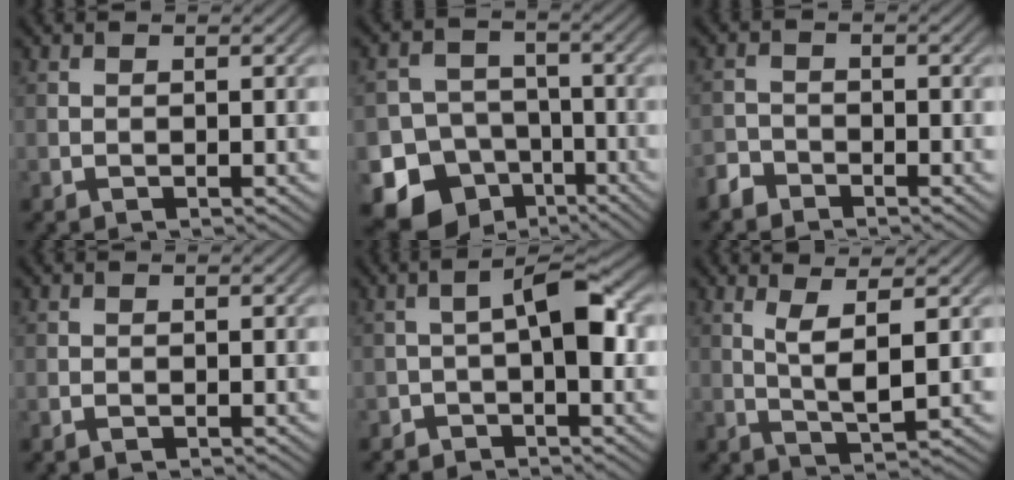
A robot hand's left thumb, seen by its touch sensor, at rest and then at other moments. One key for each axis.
{"total": 12.2, "fx": -6.6, "fy": 9.7, "fz": 3.2, "tx": -0.083, "ty": -0.039, "tz": -0.121}
{"total": 2.3, "fx": -2.0, "fy": 1.1, "fz": 0.5, "tx": -0.009, "ty": 0.000, "tz": -0.050}
{"total": 0.7, "fx": -0.4, "fy": 0.3, "fz": 0.4, "tx": -0.009, "ty": -0.001, "tz": -0.007}
{"total": 4.6, "fx": -1.2, "fy": 1.8, "fz": 4.0, "tx": -0.058, "ty": 0.016, "tz": -0.031}
{"total": 4.5, "fx": 1.4, "fy": 0.7, "fz": 4.2, "tx": -0.091, "ty": -0.003, "tz": 0.034}